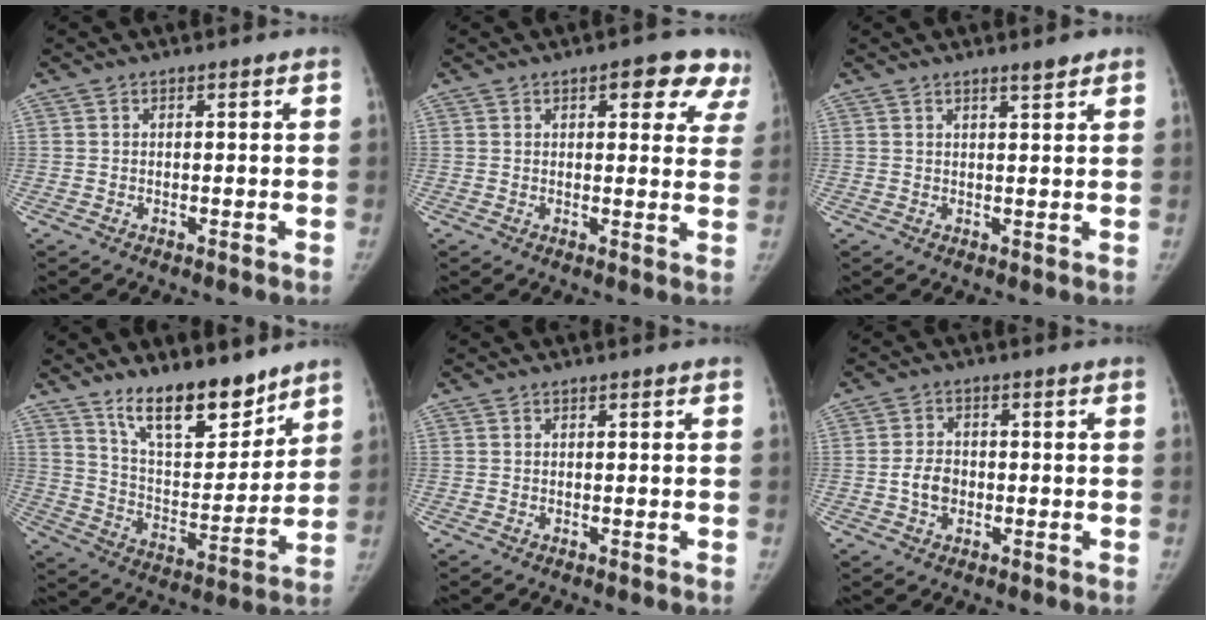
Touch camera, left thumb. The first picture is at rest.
{"total": 10.4, "force": [5.9, 4.7, 7.1], "torque": [-0.031, -0.016, 0.055]}
{"total": 2.0, "force": [1.6, 0.3, 1.2], "torque": [-0.012, -0.012, 0.026]}
{"total": 15.7, "force": [11.9, 5.9, 8.4], "torque": [-0.092, -0.089, 0.209]}
{"total": 0.0}
{"total": 4.4, "force": [-0.9, 3.4, 2.7], "torque": [-0.039, 0.009, -0.018]}